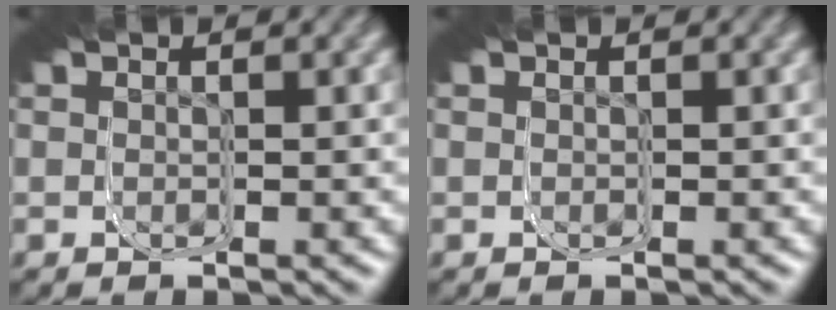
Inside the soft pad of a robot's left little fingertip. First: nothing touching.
{"total": 0.0}